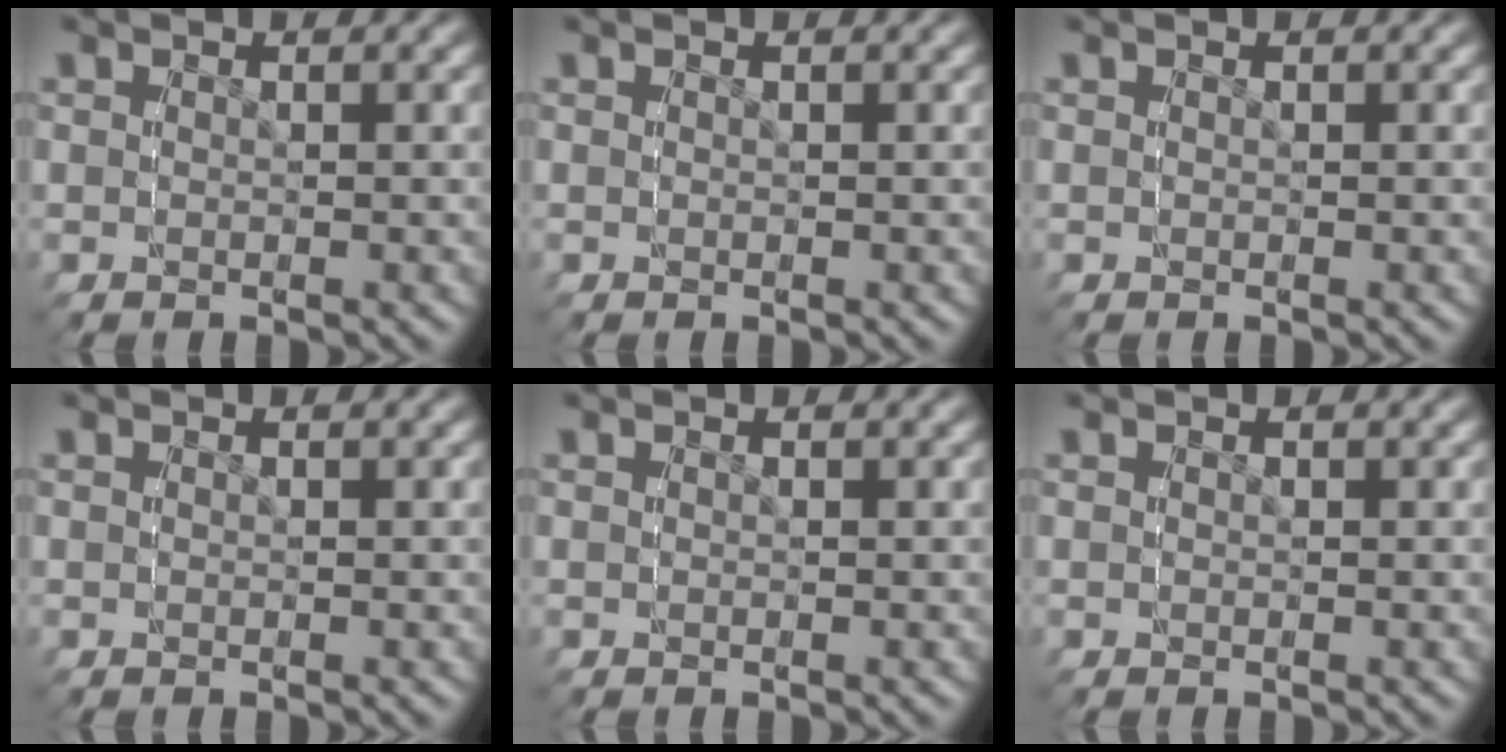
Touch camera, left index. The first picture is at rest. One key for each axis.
{"total": 0.0}
{"total": 0.0}
{"total": 0.0}
{"total": 0.0}
{"total": 0.0}